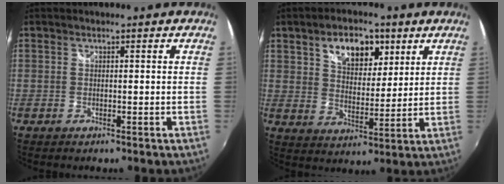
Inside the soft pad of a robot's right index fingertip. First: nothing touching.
{"total": 10.8, "force": [5.5, 6.4, 6.7], "torque": [-0.109, 0.020, 0.092]}